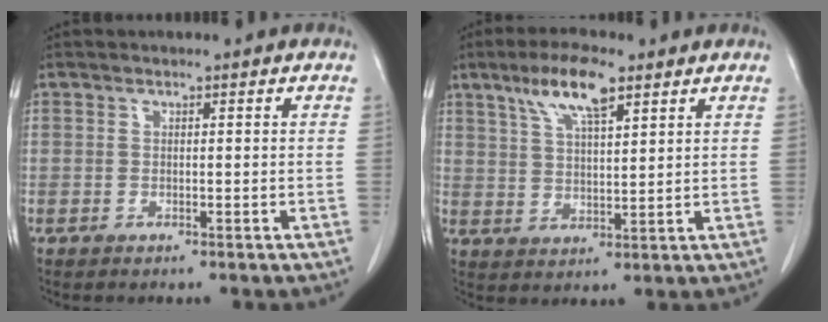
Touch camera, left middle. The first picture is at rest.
{"total": 8.2, "force": [5.1, 1.8, 6.2], "torque": [-0.124, 0.009, 0.096]}